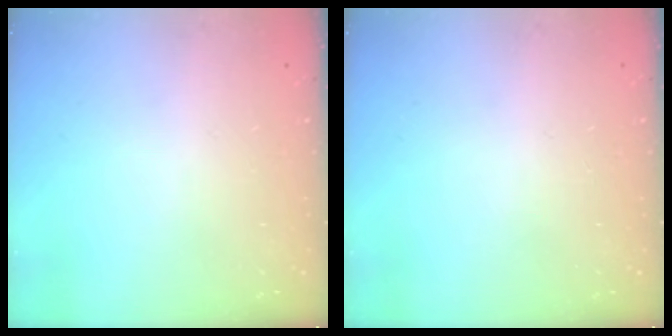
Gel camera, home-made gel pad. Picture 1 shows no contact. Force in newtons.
{"total": 0.0}